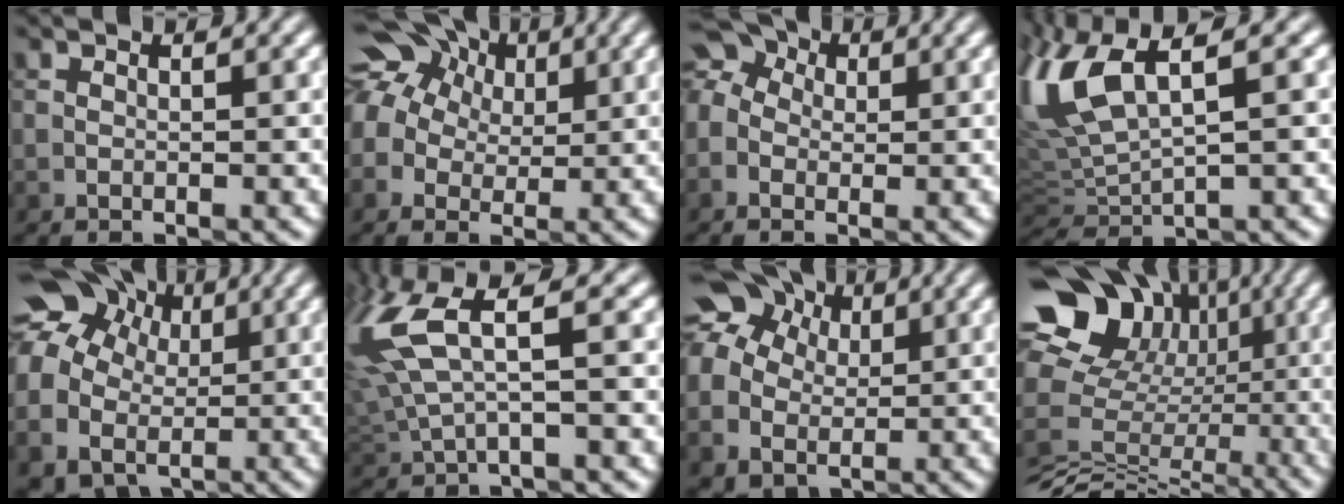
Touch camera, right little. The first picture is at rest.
{"total": 12.4, "force": [4.9, 9.7, 6.0], "torque": [-0.117, 0.038, 0.066]}
{"total": 7.2, "force": [1.3, 5.8, 4.0], "torque": [-0.074, 0.036, -0.018]}
{"total": 8.2, "force": [3.6, 2.8, 6.8], "torque": [-0.161, 0.021, 0.071]}
{"total": 16.1, "force": [2.0, 14.3, 7.2], "torque": [-0.167, 0.024, 0.028]}
{"total": 7.6, "force": [2.7, 2.5, 6.7], "torque": [-0.167, 0.013, 0.054]}
{"total": 13.4, "force": [2.3, 11.7, 6.2], "torque": [-0.139, 0.019, 0.024]}
{"total": 15.1, "force": [0.7, 12.5, 8.5], "torque": [-0.154, 0.042, 0.035]}